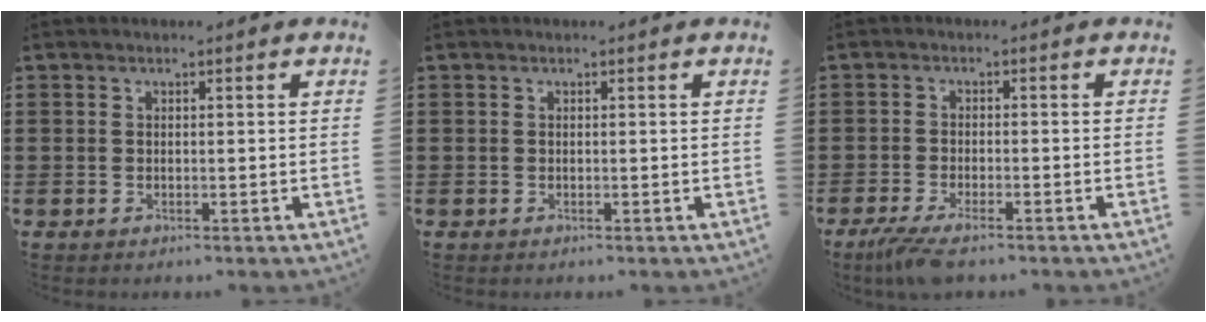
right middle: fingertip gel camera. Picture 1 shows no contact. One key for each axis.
{"total": 0.0}
{"total": 3.5, "fx": -2.7, "fy": 0.2, "fz": 2.2, "tx": -0.056, "ty": -0.012, "tz": -0.055}